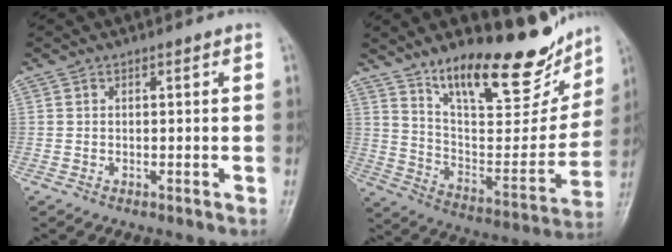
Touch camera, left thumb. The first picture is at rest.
{"total": 23.5, "force": [16.8, 8.1, 14.3], "torque": [-0.161, -0.086, 0.272]}